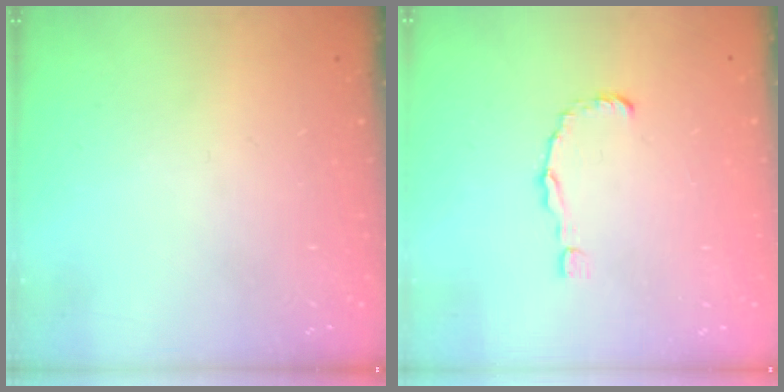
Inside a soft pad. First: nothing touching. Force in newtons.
{"total": 1.5, "press": 1.5, "slide": 0.0}